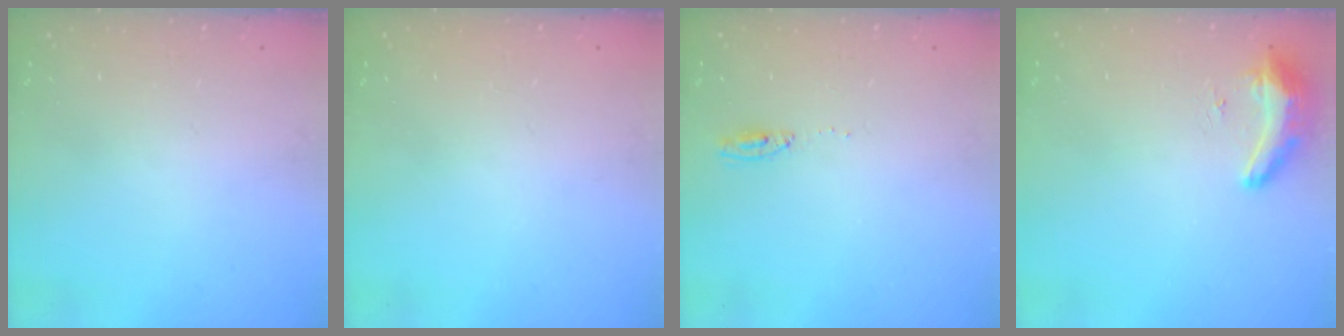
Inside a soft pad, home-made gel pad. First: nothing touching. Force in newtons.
{"total": 0.0}
{"total": 4.6, "press": 4.4, "slide": 1.3}
{"total": 16.1, "press": 10.6, "slide": 12.1}